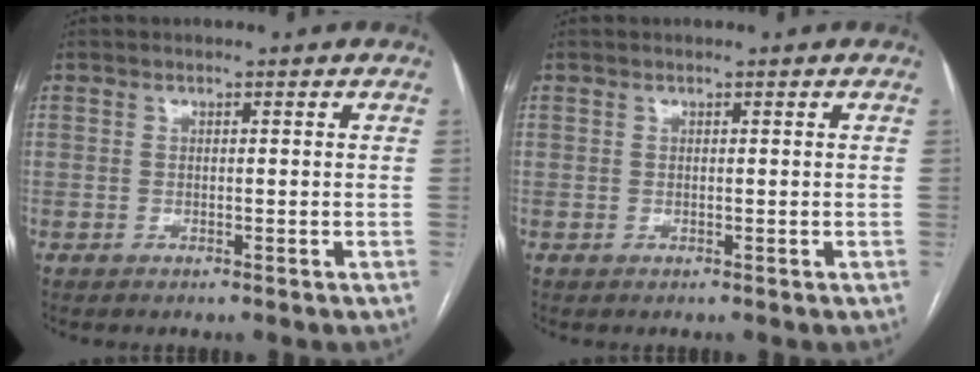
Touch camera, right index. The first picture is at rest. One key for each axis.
{"total": 0.0}